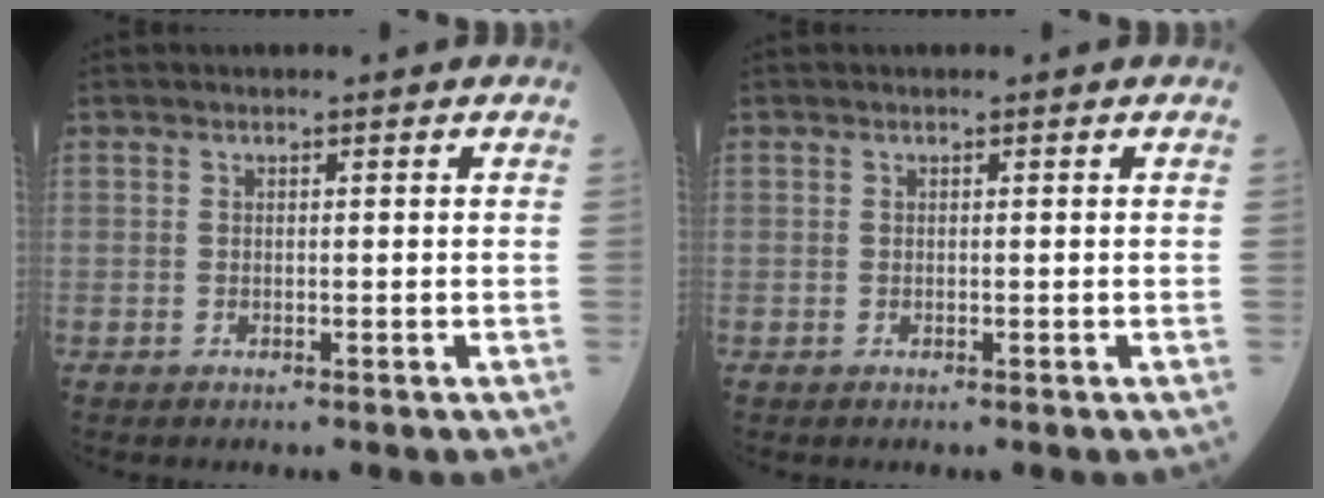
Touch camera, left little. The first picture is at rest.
{"total": 0.0}